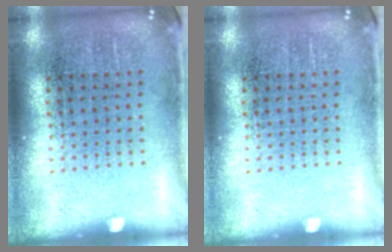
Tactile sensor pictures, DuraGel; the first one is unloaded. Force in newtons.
{"total": 0.0}